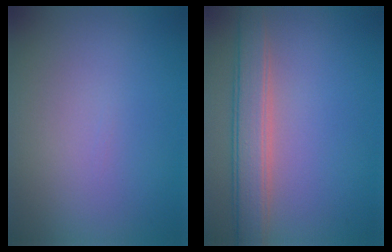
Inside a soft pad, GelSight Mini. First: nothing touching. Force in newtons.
{"total": 4.2, "press": 4.2, "slide": 0.4}